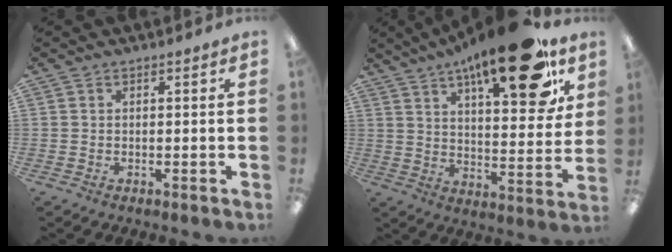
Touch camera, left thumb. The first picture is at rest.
{"total": 22.4, "force": [14.8, 7.4, 15.2], "torque": [-0.215, -0.081, 0.233]}